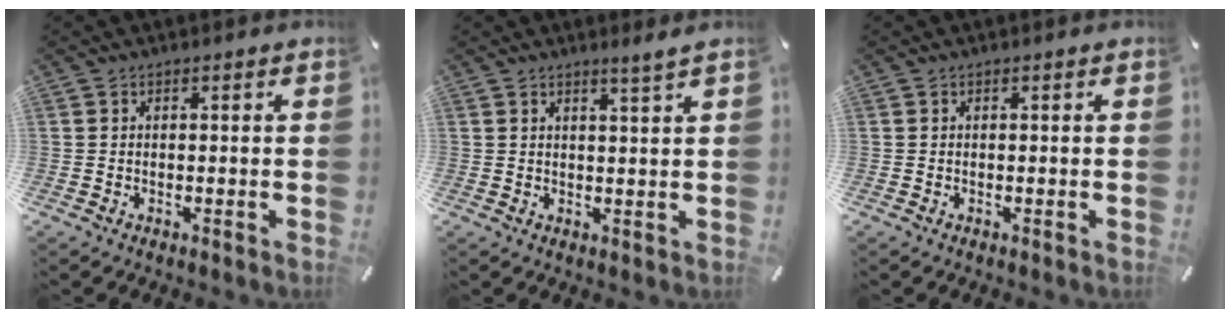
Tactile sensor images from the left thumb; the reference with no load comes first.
{"total": 2.6, "force": [2.2, -0.6, 1.2], "torque": [-0.025, -0.014, 0.038]}
{"total": 0.0}